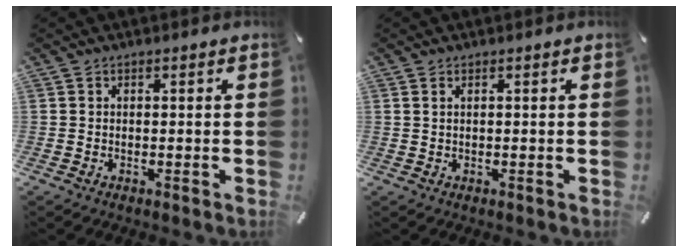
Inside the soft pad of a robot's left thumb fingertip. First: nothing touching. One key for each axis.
{"total": 0.7, "fx": 0.4, "fy": 0.1, "fz": 0.6, "tx": -0.012, "ty": 0.000, "tz": 0.006}